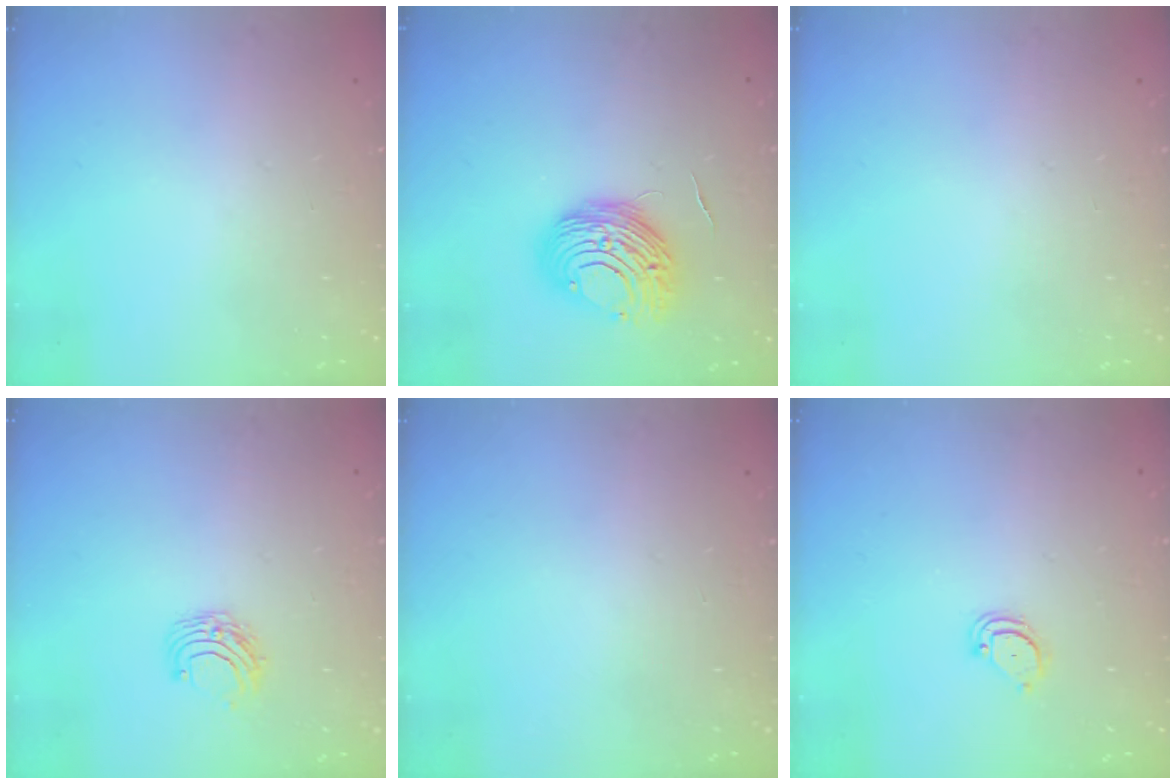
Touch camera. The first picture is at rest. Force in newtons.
{"total": 11.3, "press": 11.2, "slide": 1.2}
{"total": 0.0}
{"total": 6.0, "press": 5.9, "slide": 0.6}
{"total": 0.0}
{"total": 2.6, "press": 2.6, "slide": 0.2}